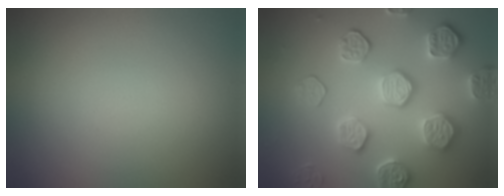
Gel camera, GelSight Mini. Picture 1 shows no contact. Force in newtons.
{"total": 5.6, "press": 5.1, "slide": 2.3}